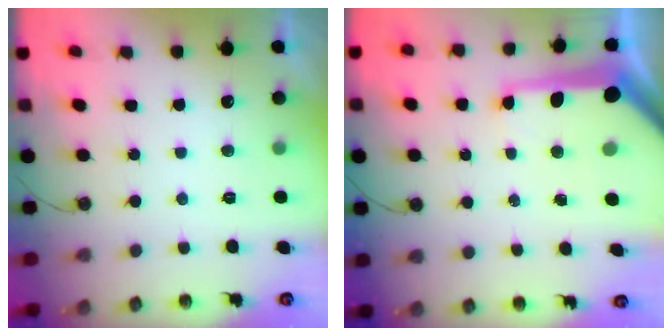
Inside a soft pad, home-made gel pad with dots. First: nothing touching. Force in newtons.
{"total": 13.0, "press": 12.9, "slide": 1.5}